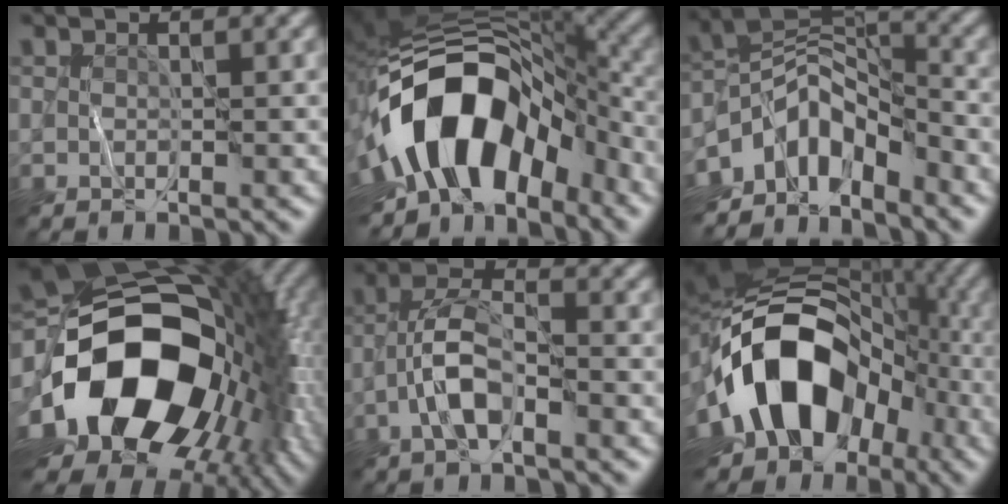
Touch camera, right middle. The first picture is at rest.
{"total": 14.7, "force": [-4.8, 9.1, 10.5], "torque": [-0.167, 0.010, -0.092]}
{"total": 7.6, "force": [-4.9, 3.9, 4.3], "torque": [-0.052, -0.001, -0.102]}
{"total": 19.4, "force": [-3.5, 13.1, 13.9], "torque": [-0.270, -0.032, -0.053]}
{"total": 4.4, "force": [-1.8, 1.7, 3.6], "torque": [-0.067, 0.013, -0.041]}
{"total": 15.4, "force": [-4.4, 10.7, 10.2], "torque": [-0.151, 0.003, -0.087]}